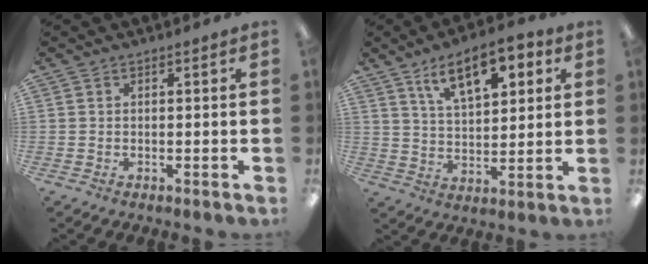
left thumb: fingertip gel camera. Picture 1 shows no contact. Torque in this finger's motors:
{"motor_torque": [1.60, 1.54, 1.31, -1.46, 0.25]}